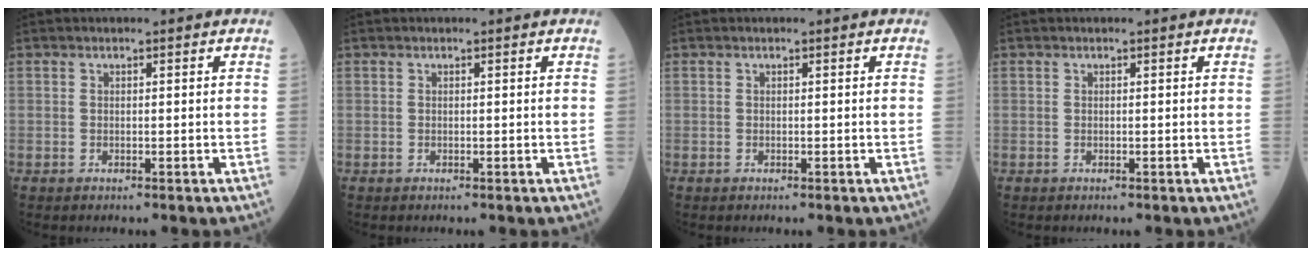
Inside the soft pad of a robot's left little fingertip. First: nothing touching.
{"total": 0.0}
{"total": 0.0}
{"total": 0.0}